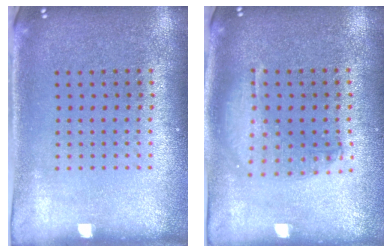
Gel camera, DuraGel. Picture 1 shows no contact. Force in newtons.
{"total": 1.3, "press": 1.2, "slide": 0.4}